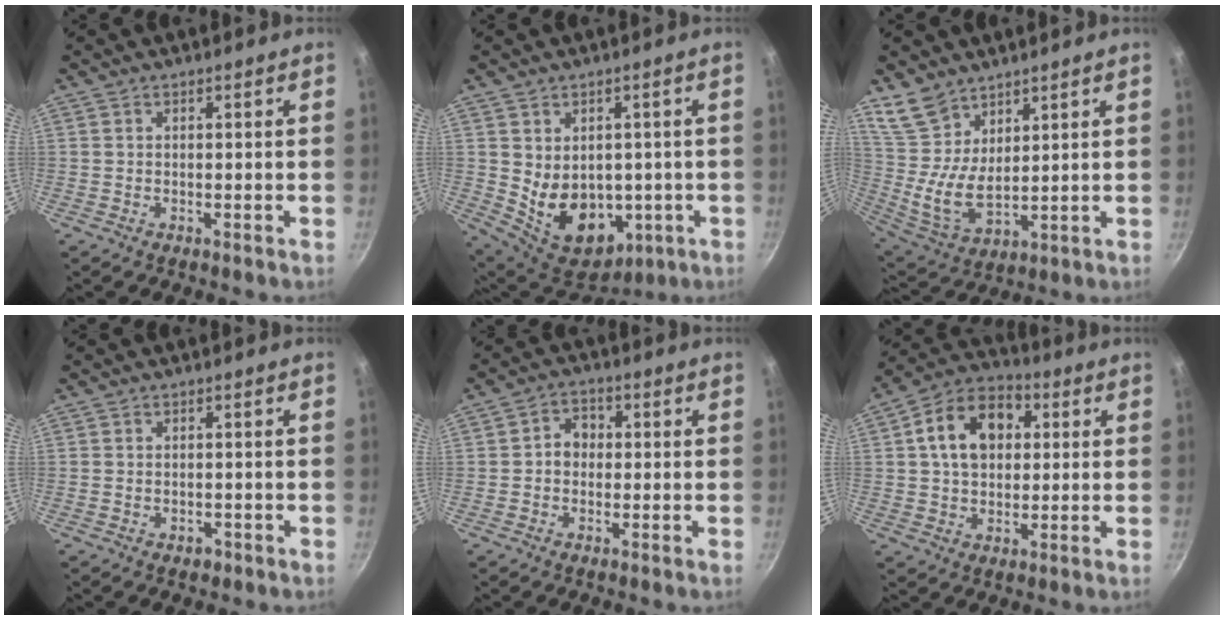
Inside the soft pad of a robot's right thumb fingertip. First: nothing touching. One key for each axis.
{"total": 14.2, "fx": -1.0, "fy": 10.7, "fz": 9.3, "tx": -0.117, "ty": -0.021, "tz": 0.018}
{"total": 10.6, "fx": 7.1, "fy": 5.7, "fz": 5.5, "tx": -0.089, "ty": -0.046, "tz": 0.152}
{"total": 1.7, "fx": -0.9, "fy": 1.1, "fz": 0.9, "tx": -0.015, "ty": 0.005, "tz": -0.009}
{"total": 4.4, "fx": -0.1, "fy": 3.7, "fz": 2.3, "tx": -0.008, "ty": 0.012, "tz": -0.009}
{"total": 13.4, "fx": 2.9, "fy": 9.6, "fz": 8.8, "tx": -0.120, "ty": 0.020, "tz": 0.032}